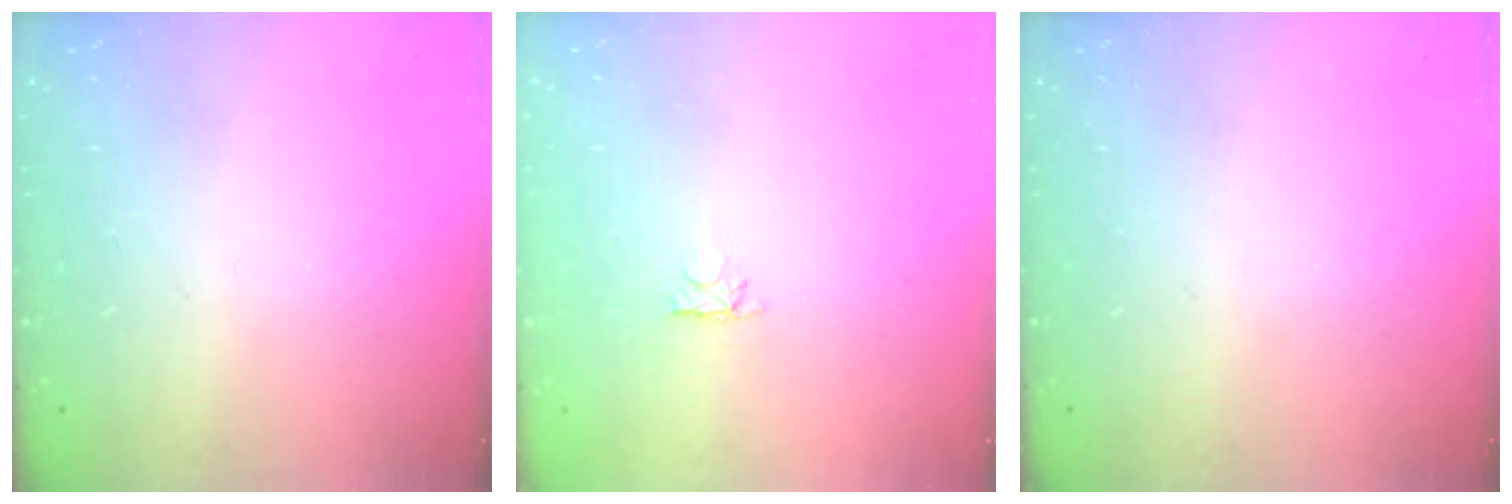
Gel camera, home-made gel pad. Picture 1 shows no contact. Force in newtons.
{"total": 2.8, "press": 2.7, "slide": 0.4}
{"total": 0.0}